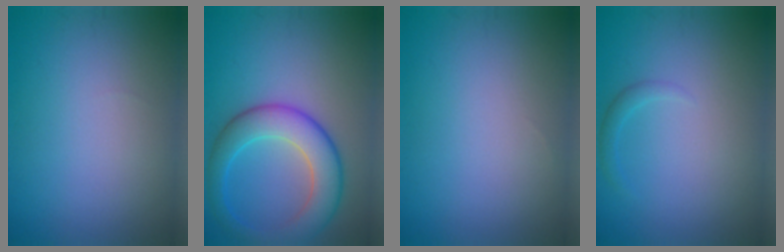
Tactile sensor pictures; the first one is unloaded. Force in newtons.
{"total": 7.0, "press": 7.0, "slide": 0.1}
{"total": 0.0}
{"total": 1.0, "press": 1.0, "slide": 0.1}